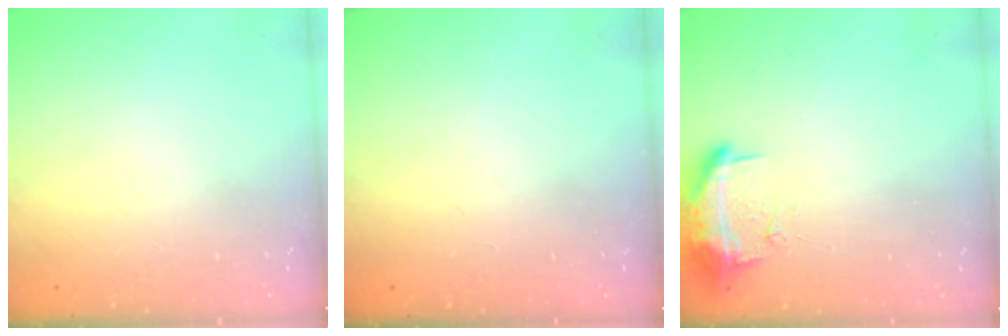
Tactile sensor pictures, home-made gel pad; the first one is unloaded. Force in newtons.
{"total": 0.0}
{"total": 10.0, "press": 9.9, "slide": 1.7}